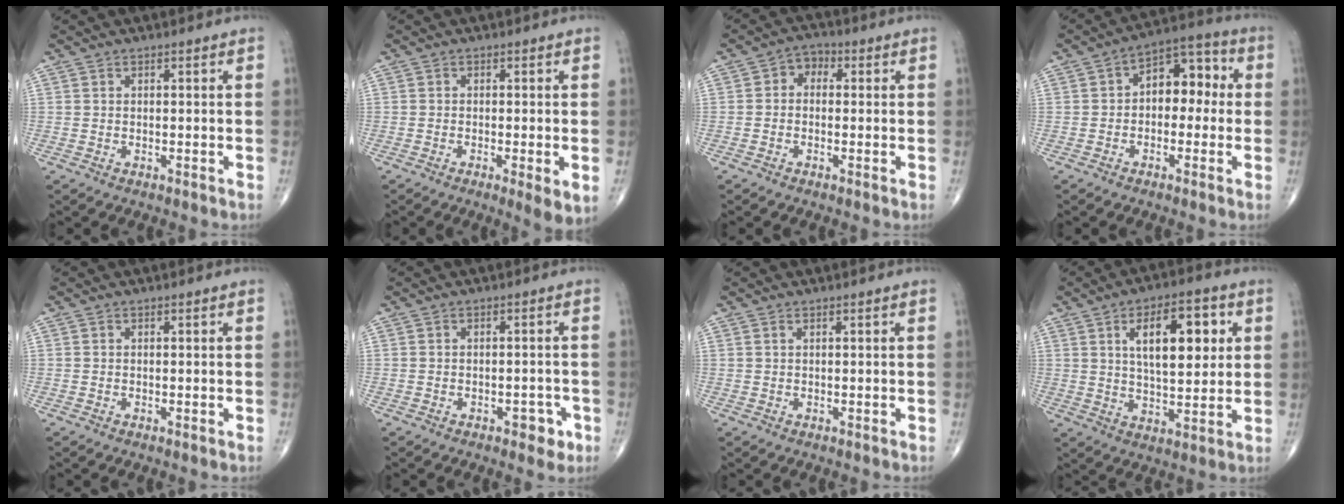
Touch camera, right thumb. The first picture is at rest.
{"total": 4.4, "force": [-1.2, 0.9, 4.2], "torque": [-0.070, -0.014, -0.023]}
{"total": 3.6, "force": [0.1, 2.8, 2.2], "torque": [-0.014, 0.015, -0.015]}
{"total": 9.8, "force": [0.4, 6.3, 7.4], "torque": [-0.072, 0.038, -0.009]}
{"total": 0.0}
{"total": 3.4, "force": [-1.7, 1.9, 2.3], "torque": [-0.014, 0.010, -0.021]}
{"total": 0.0}
{"total": 14.0, "force": [4.1, 6.3, 11.8], "torque": [-0.155, -0.010, 0.066]}